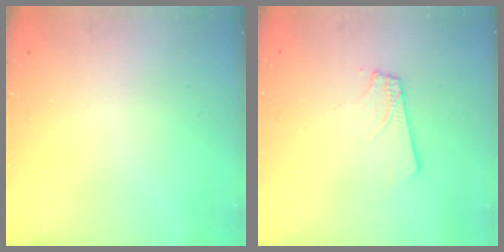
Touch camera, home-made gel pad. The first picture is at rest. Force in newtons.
{"total": 1.8, "press": 1.8, "slide": 0.1}